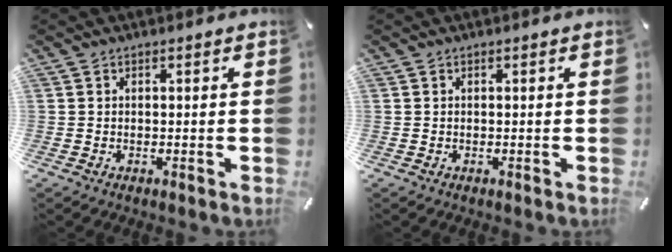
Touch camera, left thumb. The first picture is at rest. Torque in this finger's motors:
{"motor_torque": [0.00, 0.00, -0.06, 0.06, 0.00]}